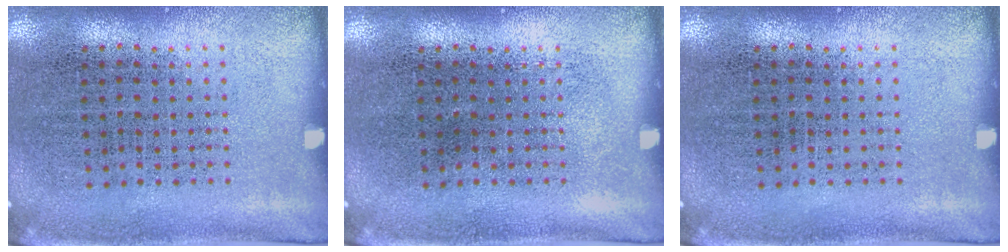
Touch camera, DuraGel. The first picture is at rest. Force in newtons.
{"total": 0.0}
{"total": 0.0}